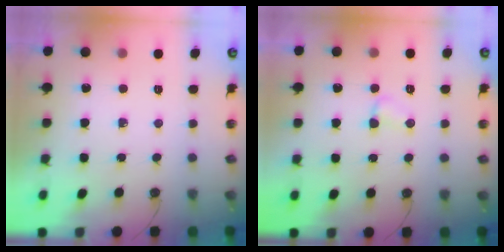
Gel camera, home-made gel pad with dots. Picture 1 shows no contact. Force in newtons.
{"total": 2.4, "press": 2.4, "slide": 0.3}